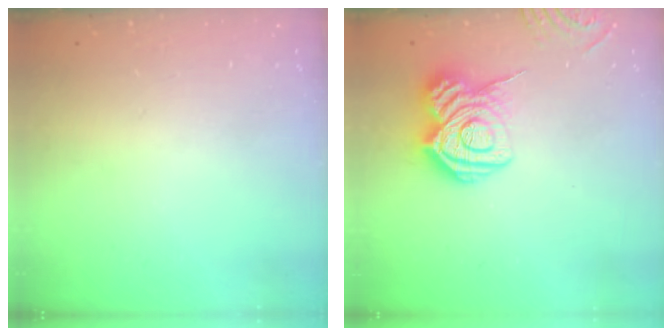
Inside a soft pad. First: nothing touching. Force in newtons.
{"total": 14.7, "press": 14.6, "slide": 1.0}